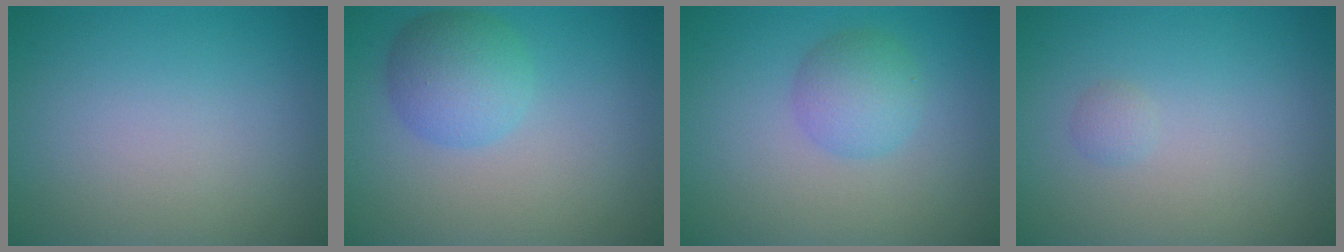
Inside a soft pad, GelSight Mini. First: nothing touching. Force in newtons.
{"total": 4.0, "press": 4.0, "slide": 0.1}
{"total": 2.8, "press": 2.8, "slide": 0.1}
{"total": 0.7, "press": 0.7, "slide": 0.0}